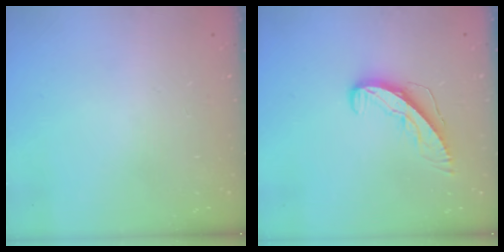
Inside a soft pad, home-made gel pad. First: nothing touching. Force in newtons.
{"total": 8.7, "press": 8.6, "slide": 0.4}